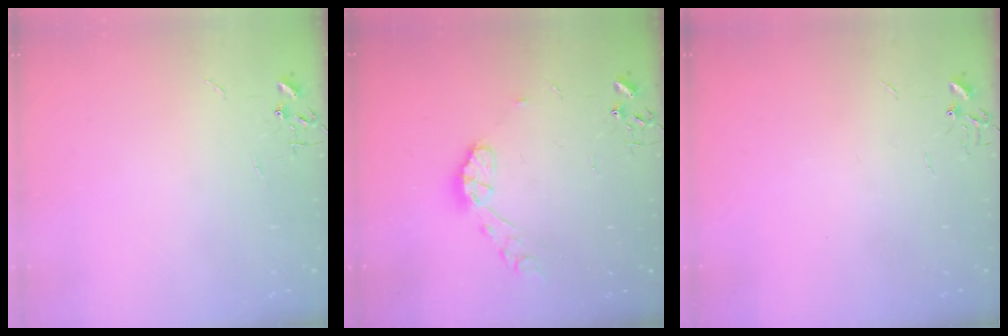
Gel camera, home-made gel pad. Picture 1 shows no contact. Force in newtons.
{"total": 8.1, "press": 8.1, "slide": 0.6}
{"total": 0.0}